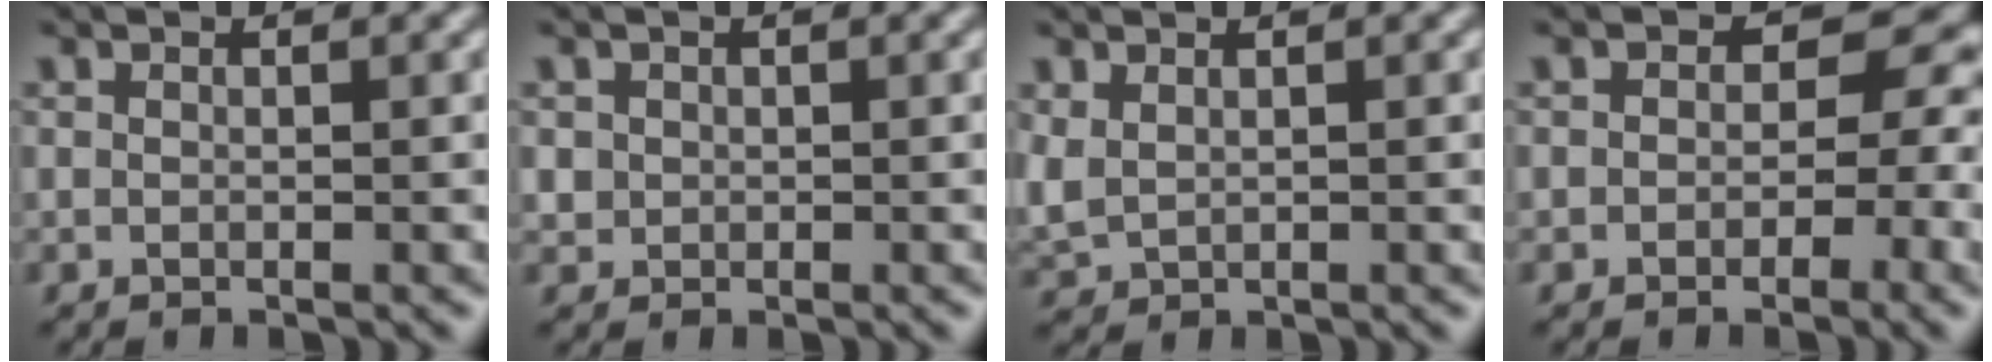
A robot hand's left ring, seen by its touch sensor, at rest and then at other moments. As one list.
[{"total": 0.6, "force": [0.1, 0.6, -0.2], "torque": [0.004, 0.001, 0.011]}, {"total": 1.9, "force": [0.5, 1.2, 1.3], "torque": [-0.044, 0.004, 0.023]}, {"total": 6.9, "force": [-0.2, 5.0, 4.8], "torque": [-0.027, 0.016, -0.013]}]